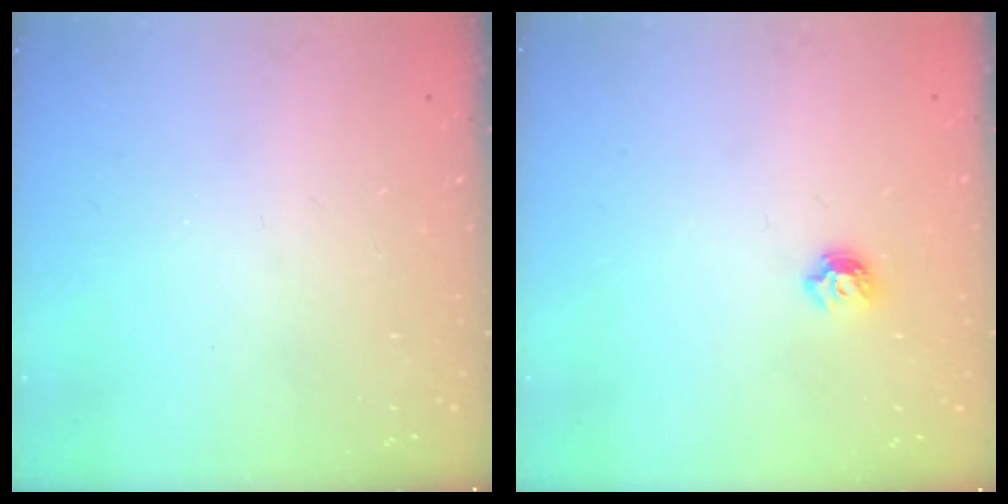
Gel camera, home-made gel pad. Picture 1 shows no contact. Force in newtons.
{"total": 5.5, "press": 5.5, "slide": 0.8}